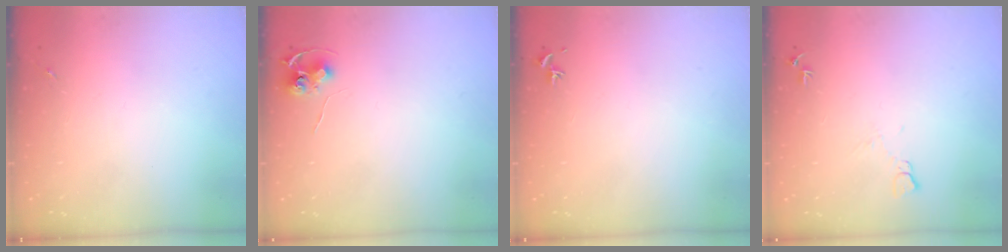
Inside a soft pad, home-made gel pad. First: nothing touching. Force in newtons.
{"total": 6.9, "press": 6.9, "slide": 0.5}
{"total": 0.7, "press": 0.5, "slide": 0.4}
{"total": 6.6, "press": 6.6, "slide": 0.7}